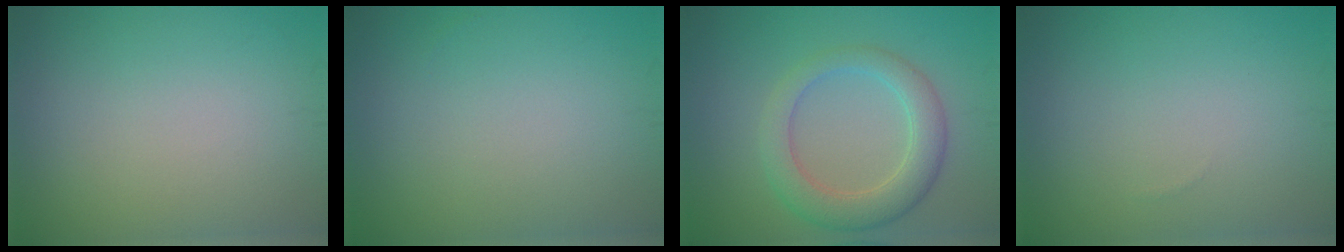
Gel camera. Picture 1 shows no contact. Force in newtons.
{"total": 0.0}
{"total": 4.4, "press": 4.4, "slide": 0.4}
{"total": 0.0}